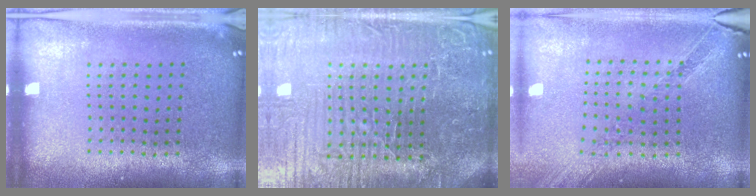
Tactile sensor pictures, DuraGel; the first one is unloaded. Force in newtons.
{"total": 6.9, "press": 6.2, "slide": 3.1}
{"total": 1.1, "press": 1.0, "slide": 0.0}